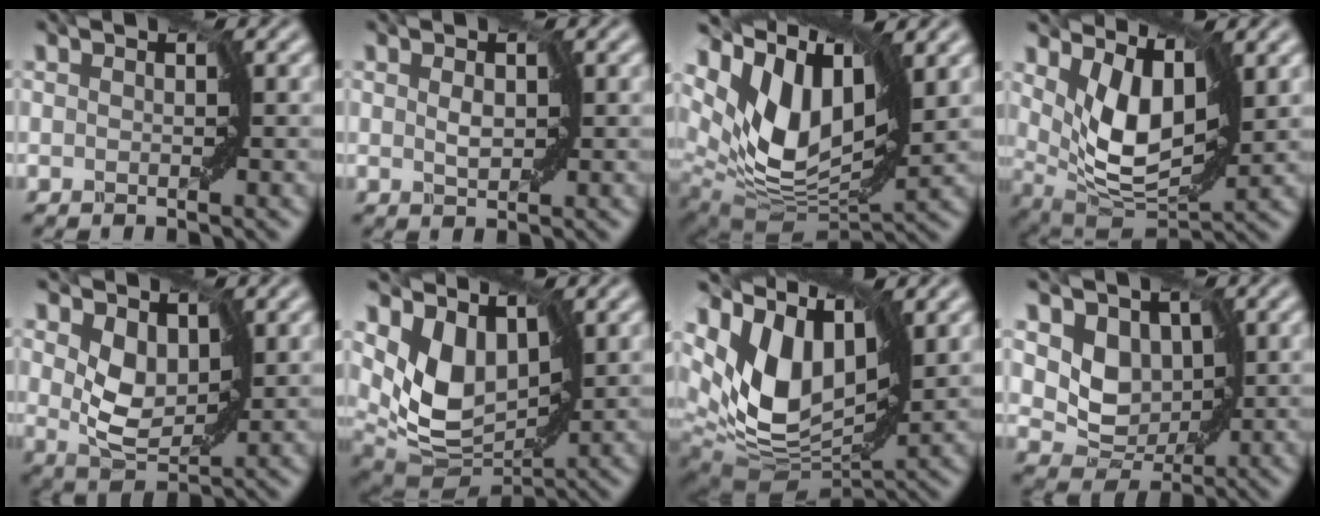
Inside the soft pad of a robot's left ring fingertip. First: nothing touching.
{"total": 1.1, "force": [0.3, 0.7, 0.8], "torque": [-0.018, -0.002, 0.007]}
{"total": 10.1, "force": [4.6, 5.1, 7.3], "torque": [-0.148, -0.005, 0.088]}
{"total": 6.1, "force": [2.1, 3.1, 4.8], "torque": [-0.099, -0.014, 0.037]}
{"total": 3.6, "force": [1.1, 2.5, 2.4], "torque": [-0.059, -0.009, 0.027]}
{"total": 5.3, "force": [2.2, 3.5, 3.3], "torque": [-0.081, -0.022, 0.039]}
{"total": 9.7, "force": [4.2, 5.5, 6.8], "torque": [-0.146, -0.004, 0.078]}
{"total": 3.2, "force": [1.1, 2.7, 1.3], "torque": [-0.029, -0.013, 0.020]}